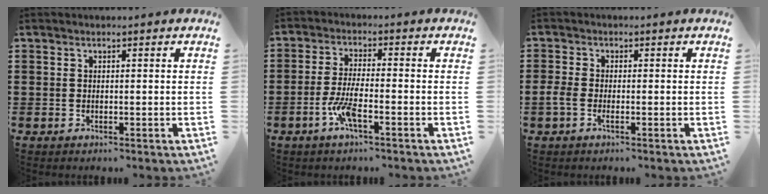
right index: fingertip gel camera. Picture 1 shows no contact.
{"total": 5.5, "force": [-2.8, 0.9, 4.7], "torque": [-0.113, -0.011, -0.058]}
{"total": 1.9, "force": [-0.7, 0.7, 1.6], "torque": [-0.043, -0.002, -0.018]}